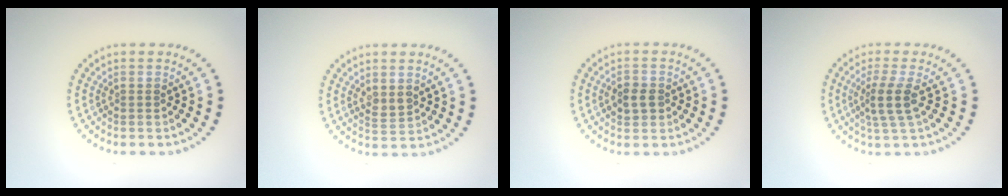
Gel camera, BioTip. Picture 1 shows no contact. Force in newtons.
{"total": 1.5, "press": 1.4, "slide": 0.5}
{"total": 2.1, "press": 2.1, "slide": 0.2}
{"total": 2.8, "press": 2.2, "slide": 1.8}